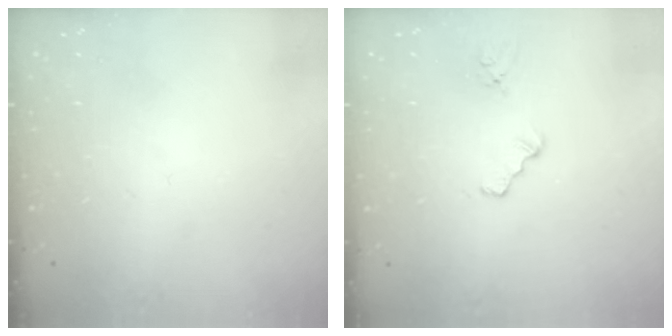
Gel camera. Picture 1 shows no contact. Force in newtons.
{"total": 3.3, "press": 3.3, "slide": 0.5}